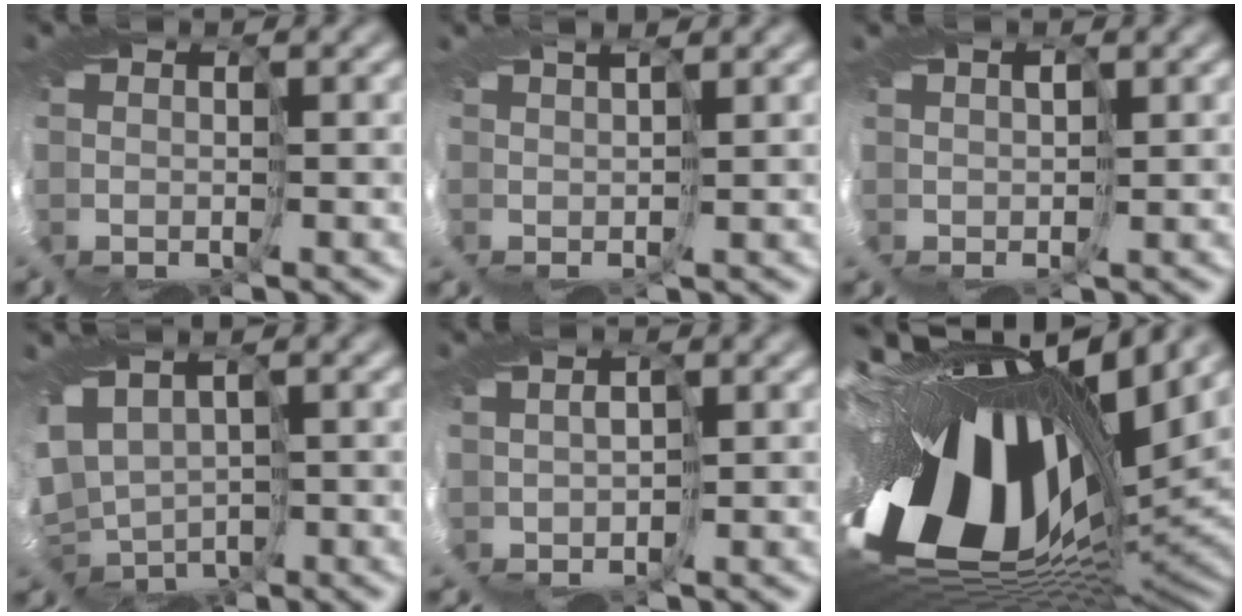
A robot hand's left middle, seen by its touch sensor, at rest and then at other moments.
{"total": 2.8, "force": [1.8, -2.0, -0.7], "torque": [0.018, 0.026, 0.003]}
{"total": 1.6, "force": [0.9, -0.9, -0.9], "torque": [0.025, 0.017, 0.005]}
{"total": 4.2, "force": [-1.2, 2.8, 2.9], "torque": [-0.050, -0.017, -0.007]}
{"total": 0.5, "force": [0.5, 0.1, 0.0], "torque": [0.016, 0.013, -0.013]}
{"total": 15.5, "force": [1.5, 7.0, 13.7], "torque": [-0.241, -0.064, 0.022]}